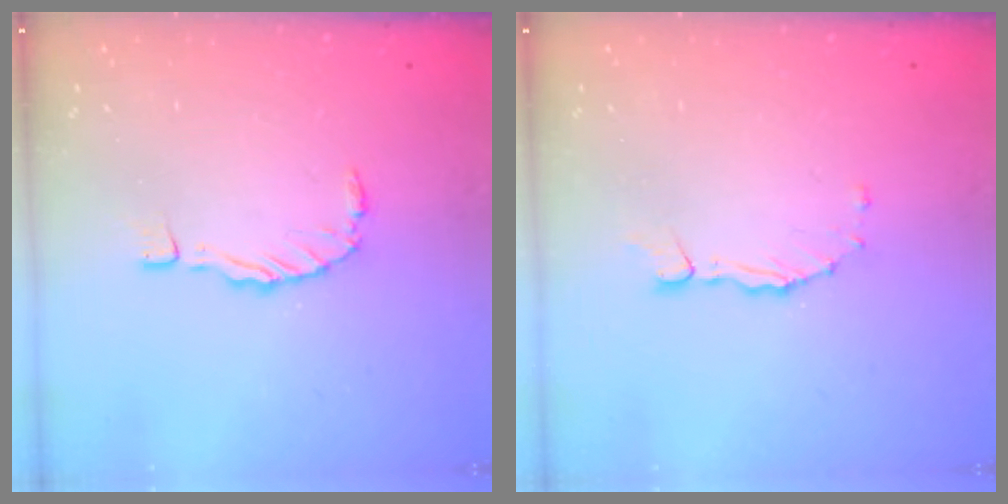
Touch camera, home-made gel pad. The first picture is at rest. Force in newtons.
{"total": 2.2, "press": 2.2, "slide": 0.3}